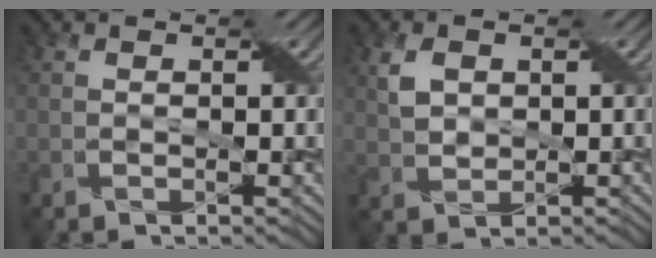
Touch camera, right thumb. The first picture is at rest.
{"total": 3.4, "force": [1.0, 2.4, 2.2], "torque": [-0.052, 0.005, 0.021]}